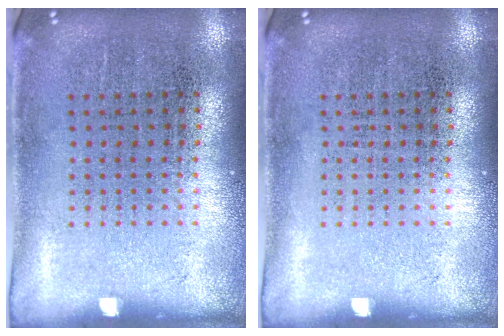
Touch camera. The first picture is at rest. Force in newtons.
{"total": 0.0}